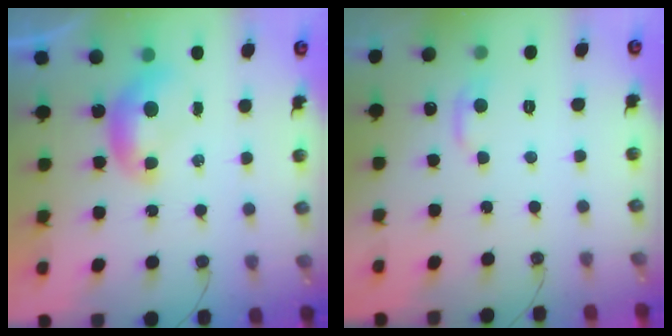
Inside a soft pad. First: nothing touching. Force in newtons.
{"total": 1.0, "press": 0.6, "slide": 0.9}